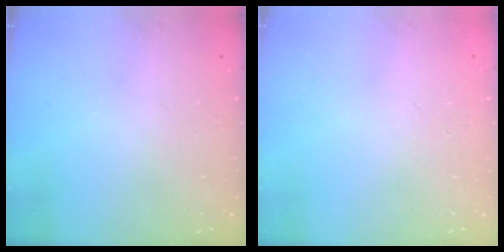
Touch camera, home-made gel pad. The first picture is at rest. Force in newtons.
{"total": 0.0}